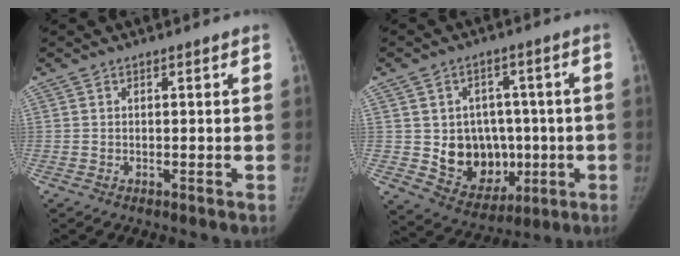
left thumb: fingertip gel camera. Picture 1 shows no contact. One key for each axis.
{"total": 13.3, "fx": -1.2, "fy": 10.9, "fz": 7.5, "tx": -0.060, "ty": 0.005, "tz": 0.006}